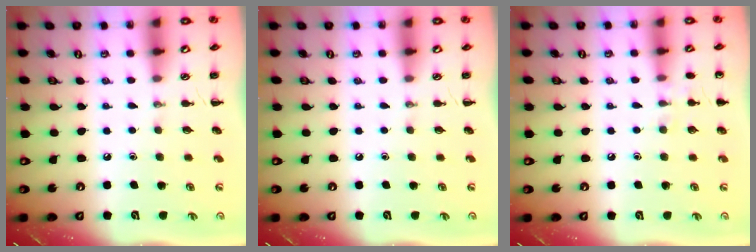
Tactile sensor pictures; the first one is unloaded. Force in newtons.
{"total": 0.0}
{"total": 5.3, "press": 5.0, "slide": 1.8}